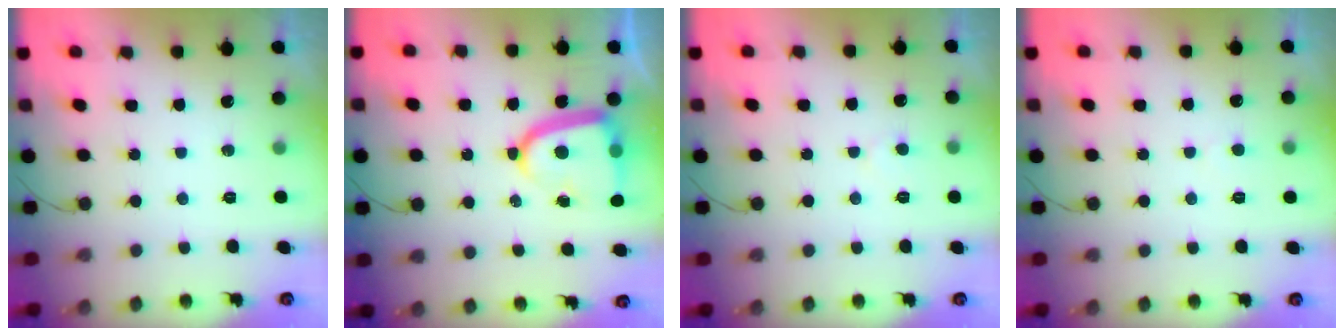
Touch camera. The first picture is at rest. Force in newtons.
{"total": 13.5, "press": 13.5, "slide": 1.2}
{"total": 3.0, "press": 3.0, "slide": 0.2}
{"total": 2.4, "press": 2.4, "slide": 0.2}